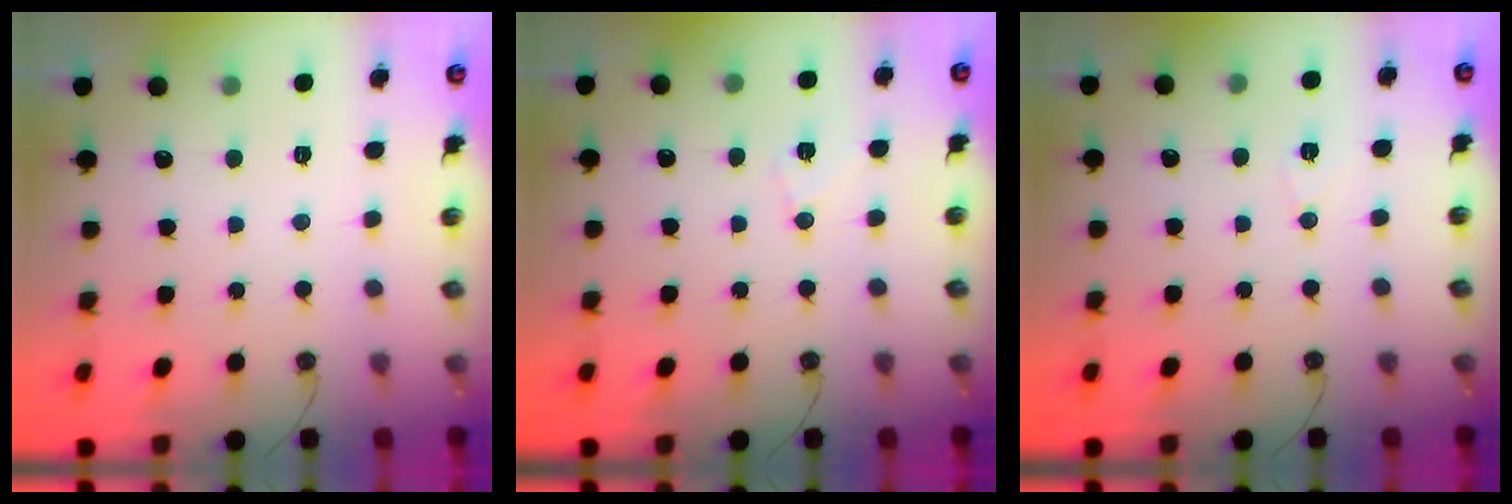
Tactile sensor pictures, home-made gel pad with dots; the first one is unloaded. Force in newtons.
{"total": 6.6, "press": 6.2, "slide": 2.3}
{"total": 3.7, "press": 3.3, "slide": 1.7}